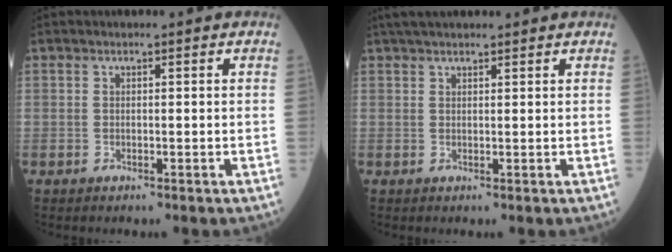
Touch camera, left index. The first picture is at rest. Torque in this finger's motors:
{"motor_torque": [0.89, -0.61, 0.11, 0.09]}